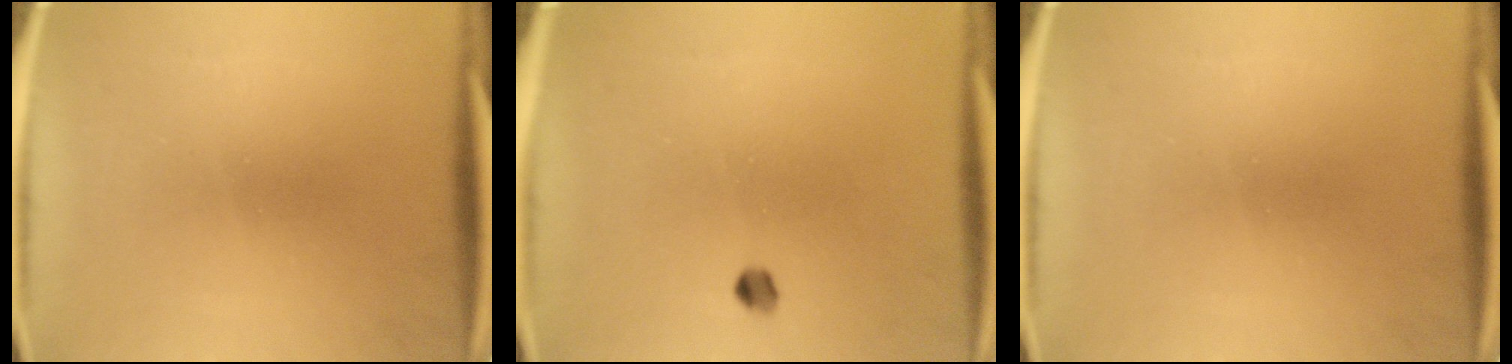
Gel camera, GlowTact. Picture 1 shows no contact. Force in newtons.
{"total": 1.7}
{"total": 0.0}